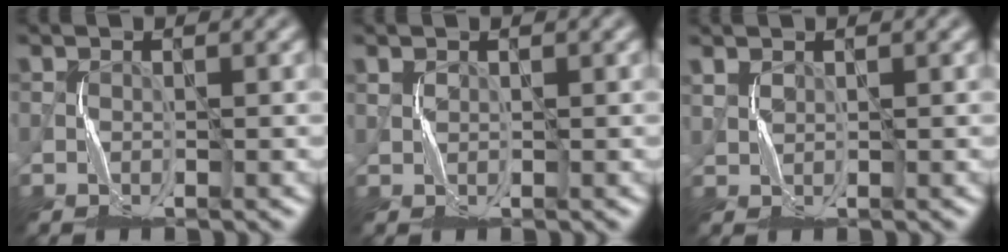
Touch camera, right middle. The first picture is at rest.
{"total": 0.5, "force": [0.4, 0.3, 0.1], "torque": [-0.009, -0.003, 0.011]}
{"total": 1.0, "force": [0.8, 0.4, 0.4], "torque": [-0.017, -0.002, 0.020]}